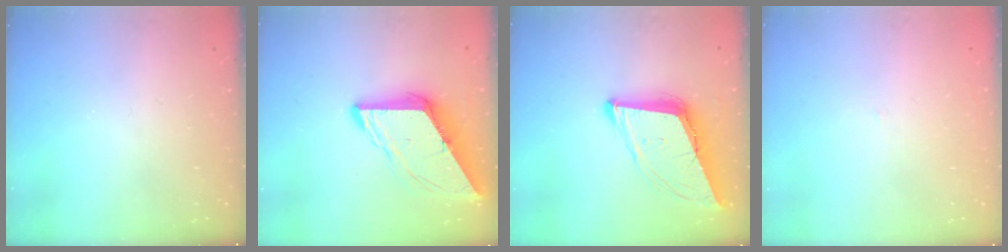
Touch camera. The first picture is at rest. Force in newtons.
{"total": 10.2, "press": 10.1, "slide": 1.2}
{"total": 11.8, "press": 11.2, "slide": 3.8}
{"total": 0.9, "press": 0.9, "slide": 0.1}